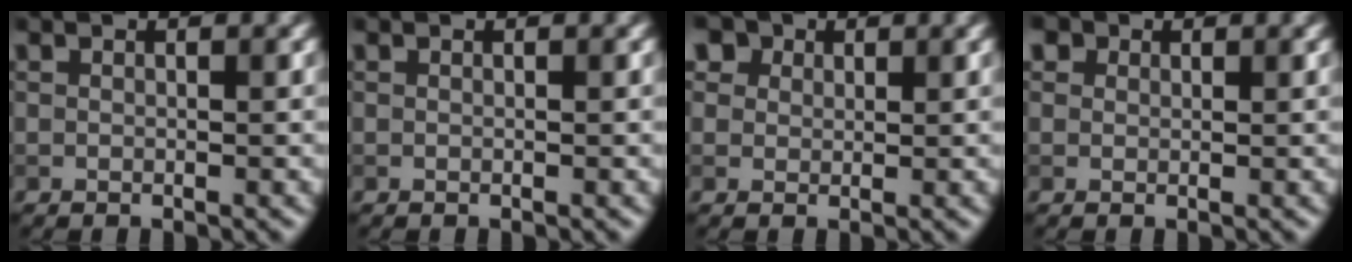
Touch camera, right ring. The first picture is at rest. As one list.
[{"total": 0.0}, {"total": 5.7, "force": [3.4, 3.8, 2.5], "torque": [-0.060, 0.013, 0.039]}, {"total": 2.6, "force": [1.6, 1.8, 1.1], "torque": [-0.019, 0.011, 0.001]}]